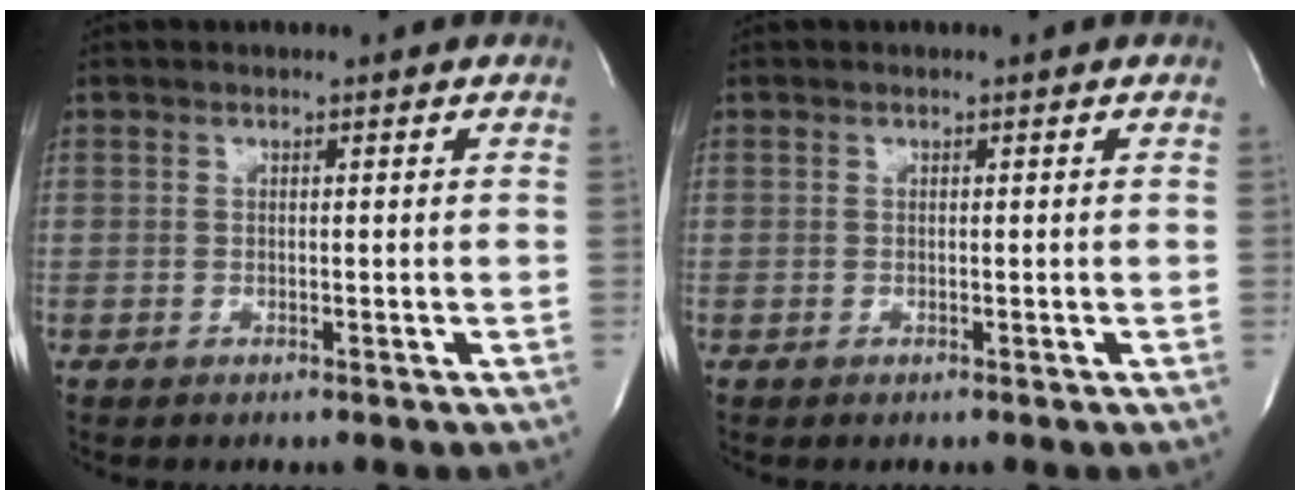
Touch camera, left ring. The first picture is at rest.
{"total": 0.0}